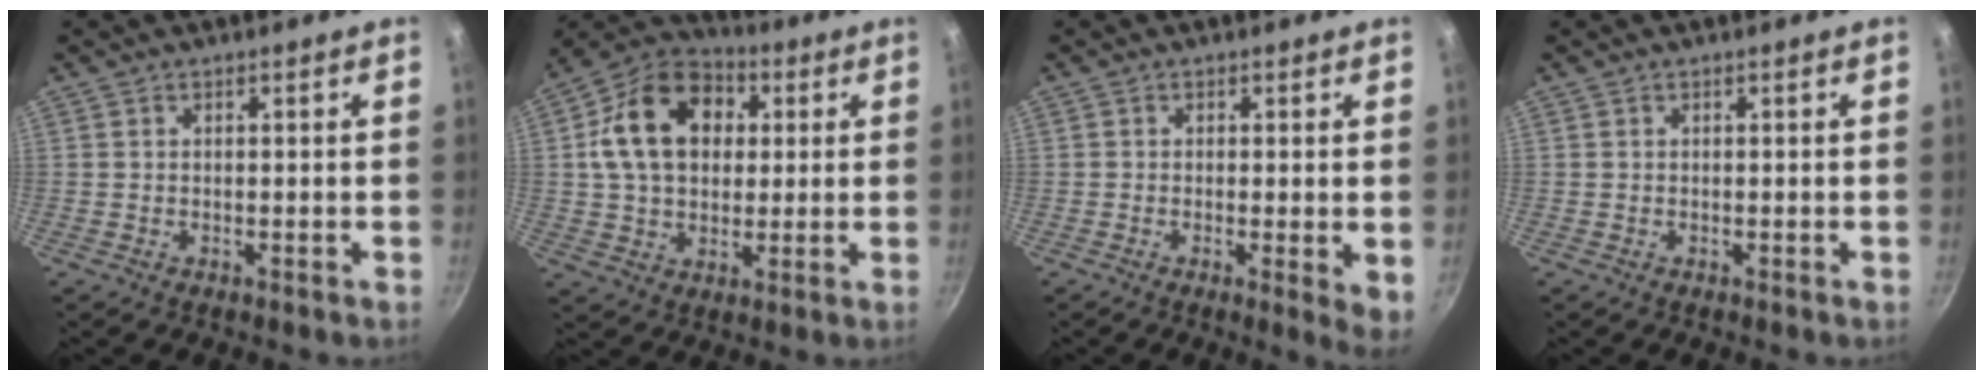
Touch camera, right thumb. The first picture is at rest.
{"total": 17.4, "force": [3.7, 12.8, 11.1], "torque": [-0.164, 0.021, 0.049]}
{"total": 4.5, "force": [-0.3, 1.0, 4.4], "torque": [-0.054, -0.016, -0.007]}
{"total": 0.0}